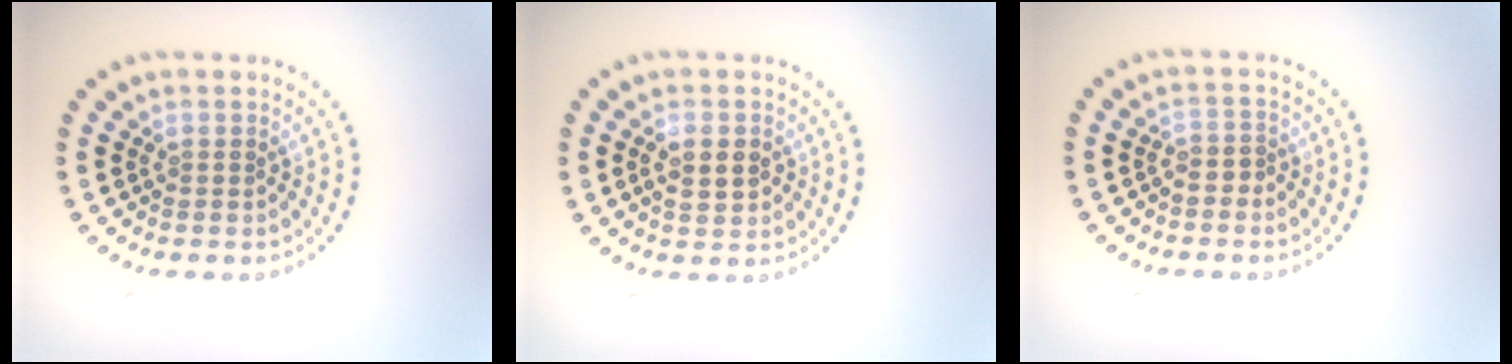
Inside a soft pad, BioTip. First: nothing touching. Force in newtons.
{"total": 2.2, "press": 2.2, "slide": 0.1}
{"total": 0.9, "press": 0.7, "slide": 0.7}